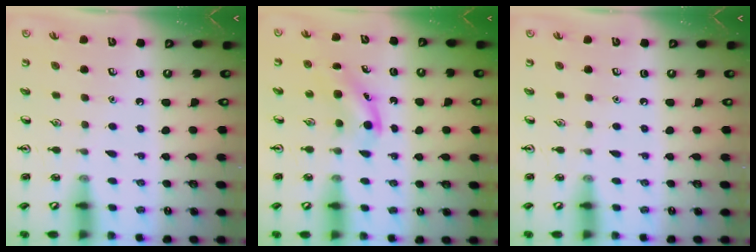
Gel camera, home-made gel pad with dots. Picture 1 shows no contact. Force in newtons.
{"total": 4.1, "press": 3.9, "slide": 1.2}
{"total": 0.0}